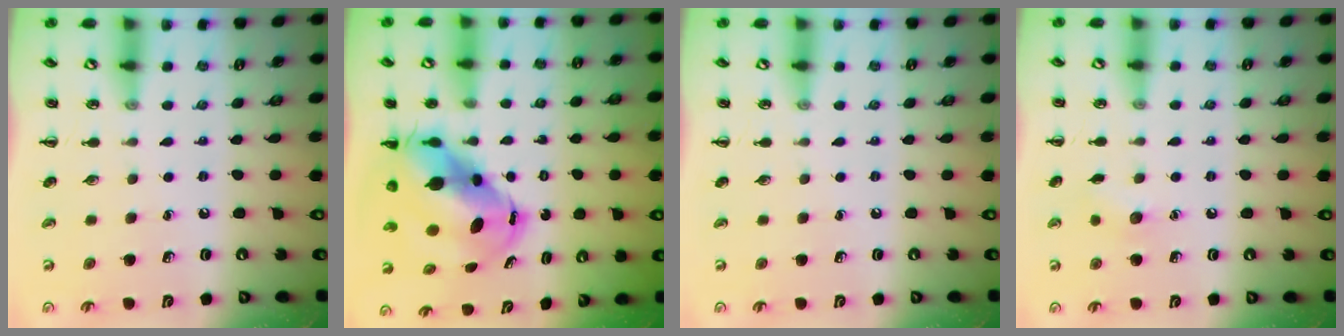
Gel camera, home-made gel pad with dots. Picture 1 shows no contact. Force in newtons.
{"total": 11.2, "press": 10.9, "slide": 2.8}
{"total": 0.0}
{"total": 5.8, "press": 5.6, "slide": 1.6}